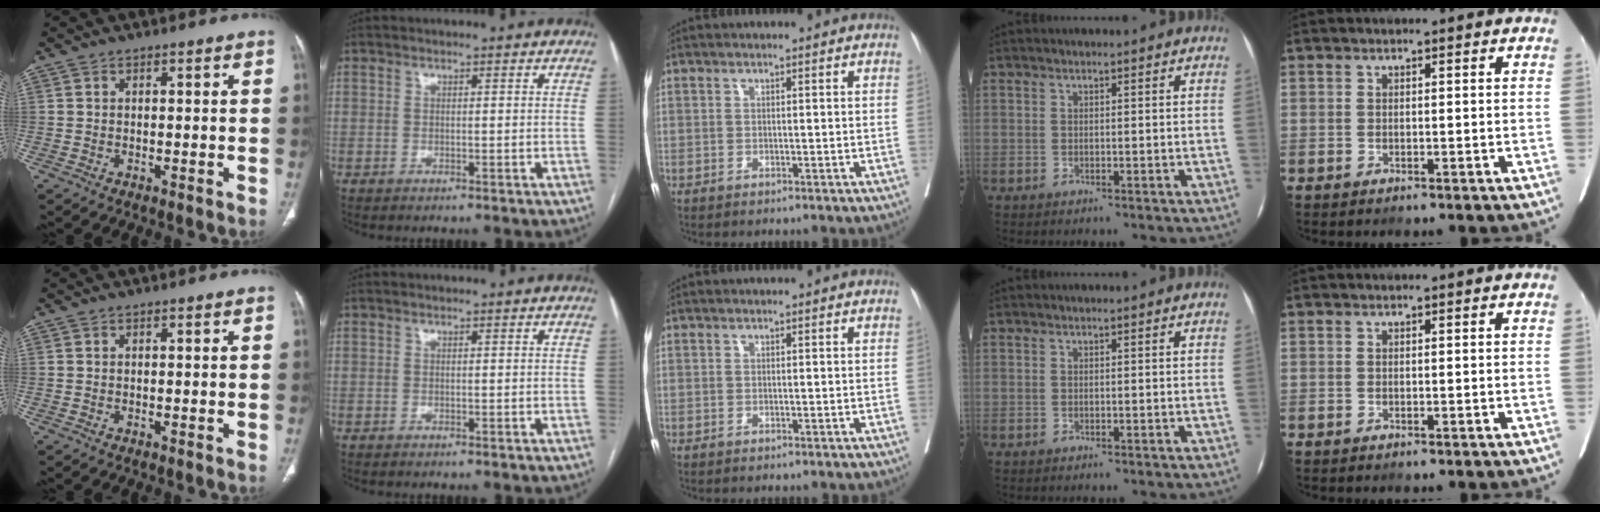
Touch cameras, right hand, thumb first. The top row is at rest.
{}